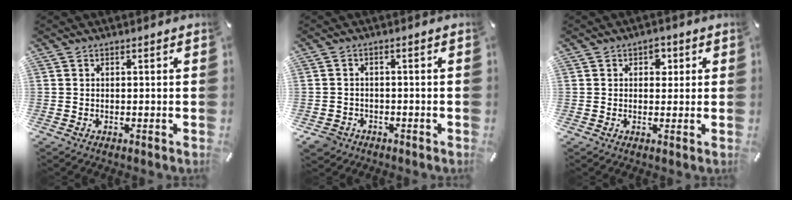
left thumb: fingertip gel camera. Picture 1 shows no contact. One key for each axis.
{"total": 3.3, "fx": -2.1, "fy": 2.4, "fz": 0.8, "tx": -0.027, "ty": 0.005, "tz": -0.045}
{"total": 3.0, "fx": 0.9, "fy": 2.4, "fz": 1.5, "tx": -0.001, "ty": -0.006, "tz": 0.006}